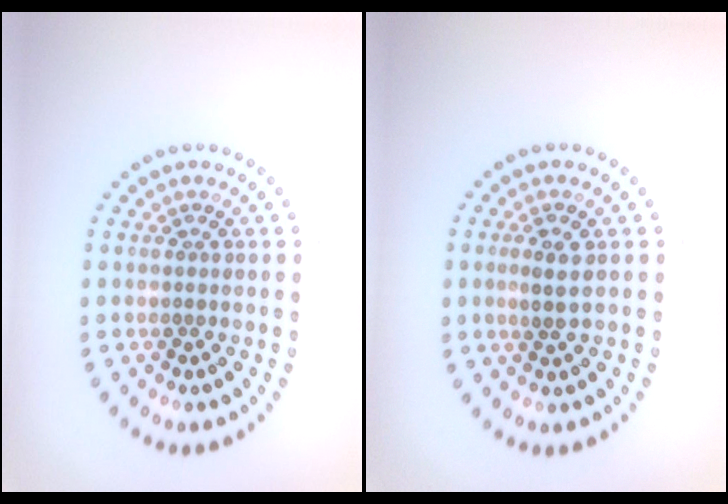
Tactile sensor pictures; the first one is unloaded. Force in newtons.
{"total": 1.8, "press": 1.6, "slide": 0.7}